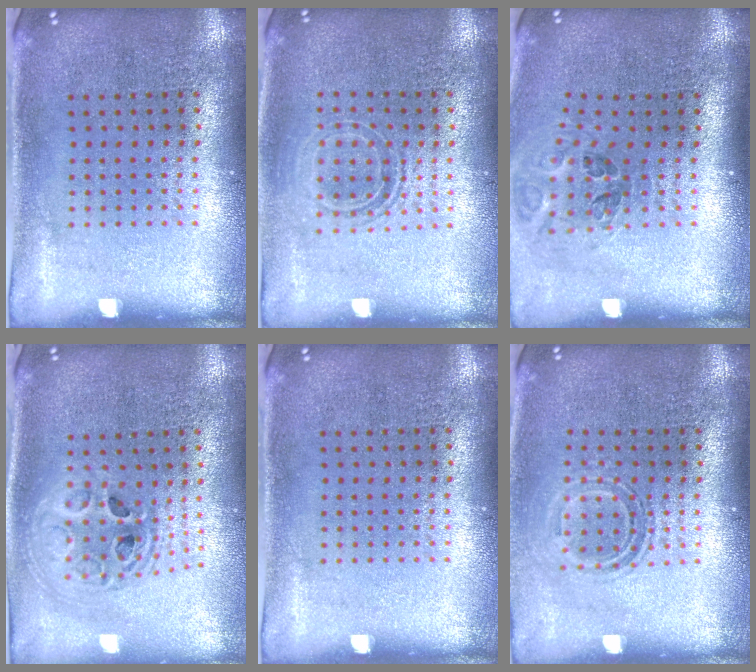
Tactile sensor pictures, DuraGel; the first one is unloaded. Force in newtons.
{"total": 1.5, "press": 1.2, "slide": 0.9}
{"total": 1.2, "press": 1.1, "slide": 0.5}
{"total": 2.0, "press": 1.6, "slide": 1.2}
{"total": 0.0}
{"total": 1.4, "press": 1.0, "slide": 1.0}